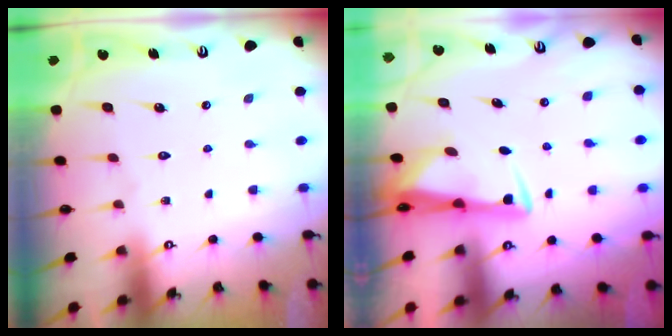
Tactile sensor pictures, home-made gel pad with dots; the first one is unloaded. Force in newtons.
{"total": 2.9, "press": 2.8, "slide": 0.8}